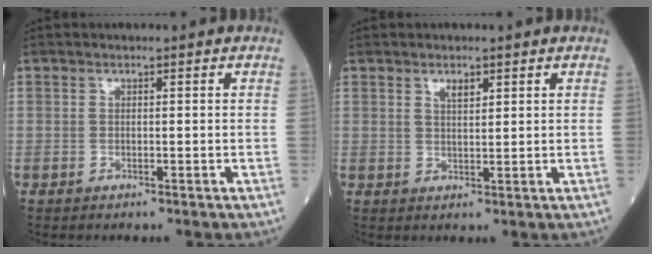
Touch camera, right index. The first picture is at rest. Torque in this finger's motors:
{"motor_torque": [-0.01, 0.02, 0.00, 0.02]}